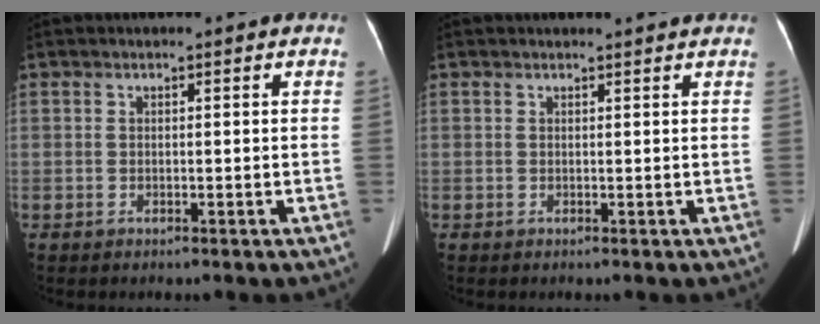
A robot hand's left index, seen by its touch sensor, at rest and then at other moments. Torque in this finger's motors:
{"motor_torque": [-0.97, -1.17, -0.58, -0.06]}